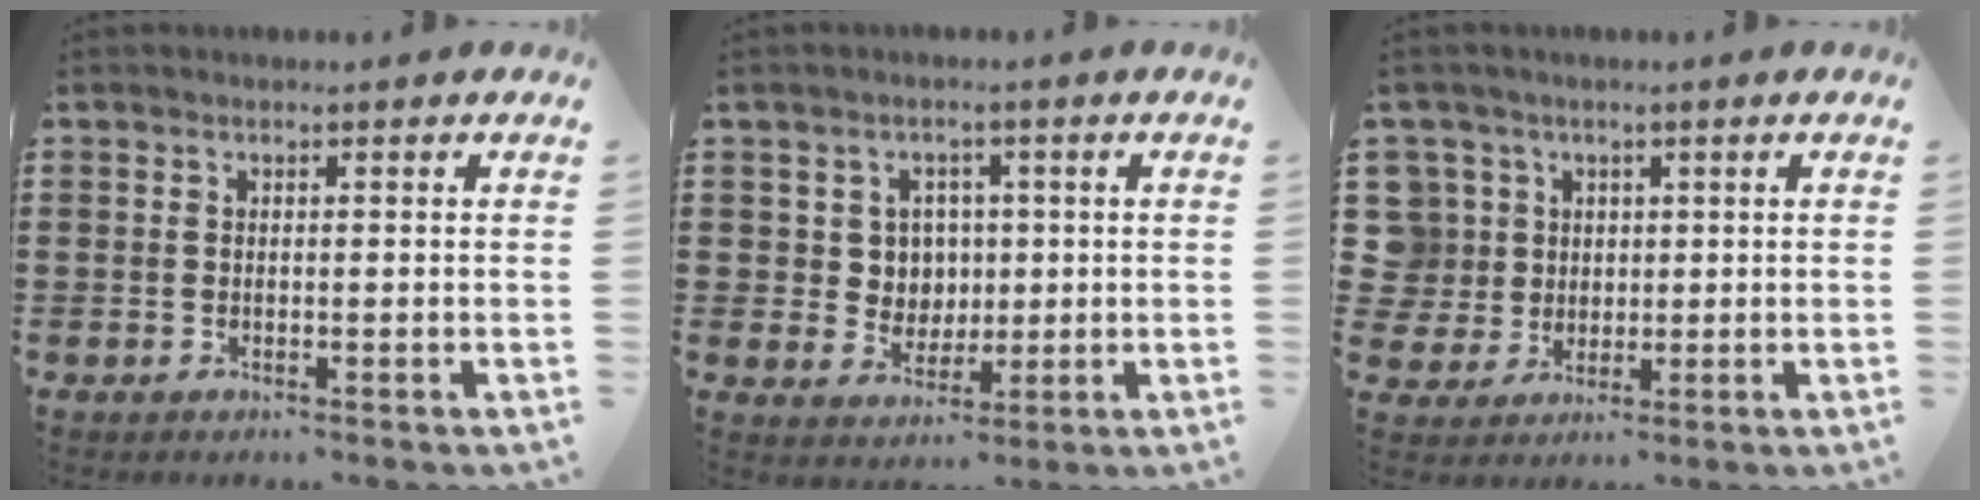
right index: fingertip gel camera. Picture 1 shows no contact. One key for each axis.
{"total": 4.4, "fx": 1.1, "fy": 4.1, "fz": 0.9, "tx": -0.039, "ty": 0.014, "tz": 0.019}
{"total": 6.4, "fx": 1.5, "fy": 6.2, "fz": 0.7, "tx": -0.062, "ty": 0.010, "tz": 0.027}